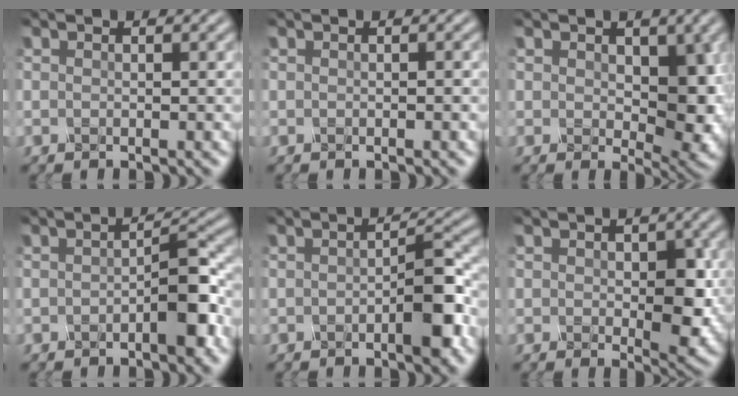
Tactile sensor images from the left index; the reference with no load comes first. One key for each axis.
{"total": 0.8, "fx": -0.2, "fy": 0.3, "fz": 0.7, "tx": -0.005, "ty": 0.009, "tz": -0.005}
{"total": 6.1, "fx": 0.1, "fy": 3.5, "fz": 5.0, "tx": -0.084, "ty": -0.008, "tz": 0.012}
{"total": 3.2, "fx": -1.5, "fy": 0.3, "fz": 2.8, "tx": -0.055, "ty": 0.005, "tz": -0.019}
{"total": 3.6, "fx": -1.6, "fy": 0.4, "fz": 3.2, "tx": -0.062, "ty": 0.004, "tz": -0.020}
{"total": 3.5, "fx": -0.4, "fy": 1.7, "fz": 3.0, "tx": -0.059, "ty": -0.006, "tz": 0.004}